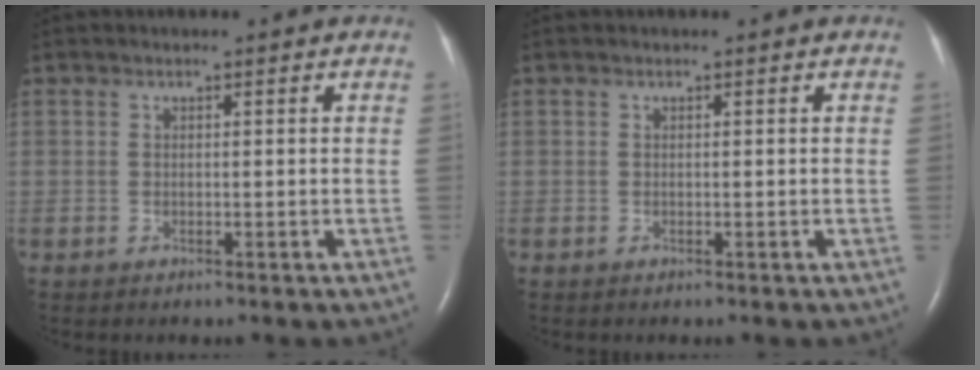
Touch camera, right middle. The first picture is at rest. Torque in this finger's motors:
{"motor_torque": [-0.05, 0.12, 0.00, 0.01]}